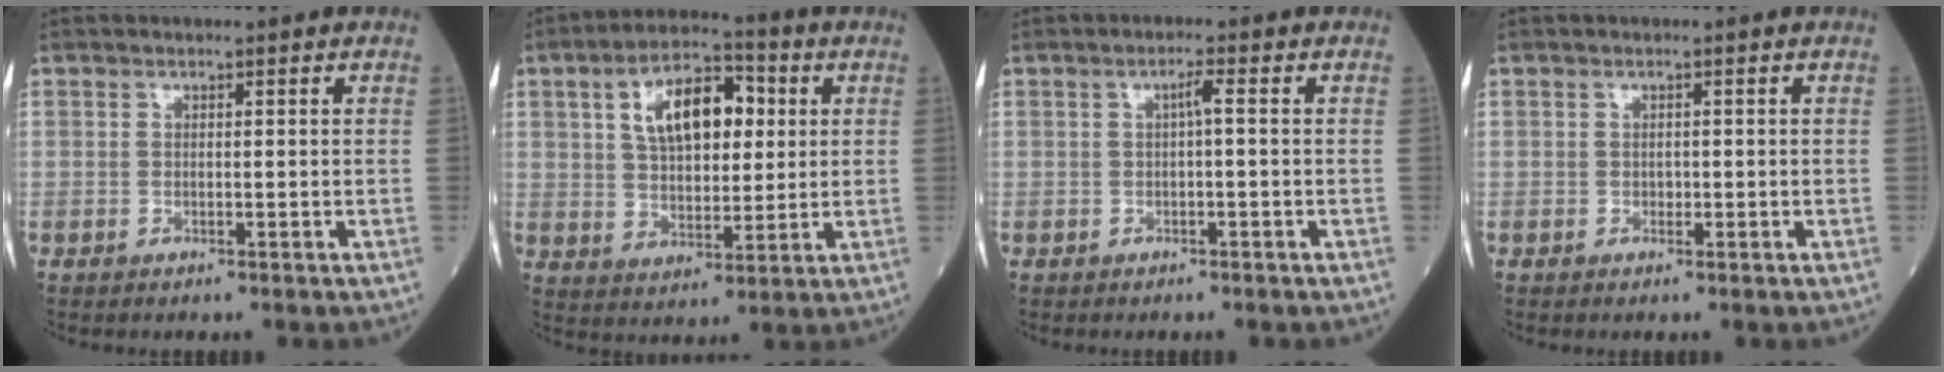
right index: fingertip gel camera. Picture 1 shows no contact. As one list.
[{"total": 11.9, "force": [3.4, 5.9, 9.7], "torque": [-0.169, 0.026, 0.056]}, {"total": 1.5, "force": [0.1, 0.1, 1.5], "torque": [-0.024, 0.004, 0.000]}, {"total": 0.5, "force": [-0.1, 0.4, 0.2], "torque": [-0.001, 0.002, -0.004]}]